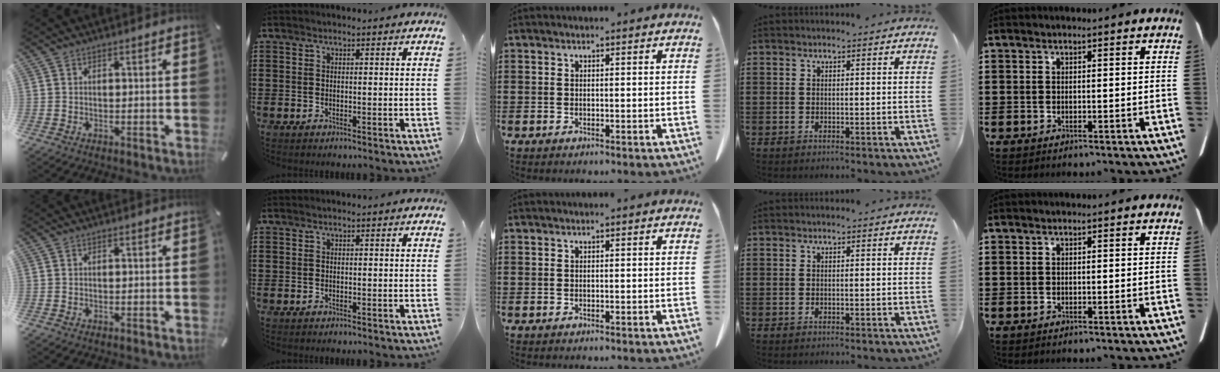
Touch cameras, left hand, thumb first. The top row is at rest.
{}